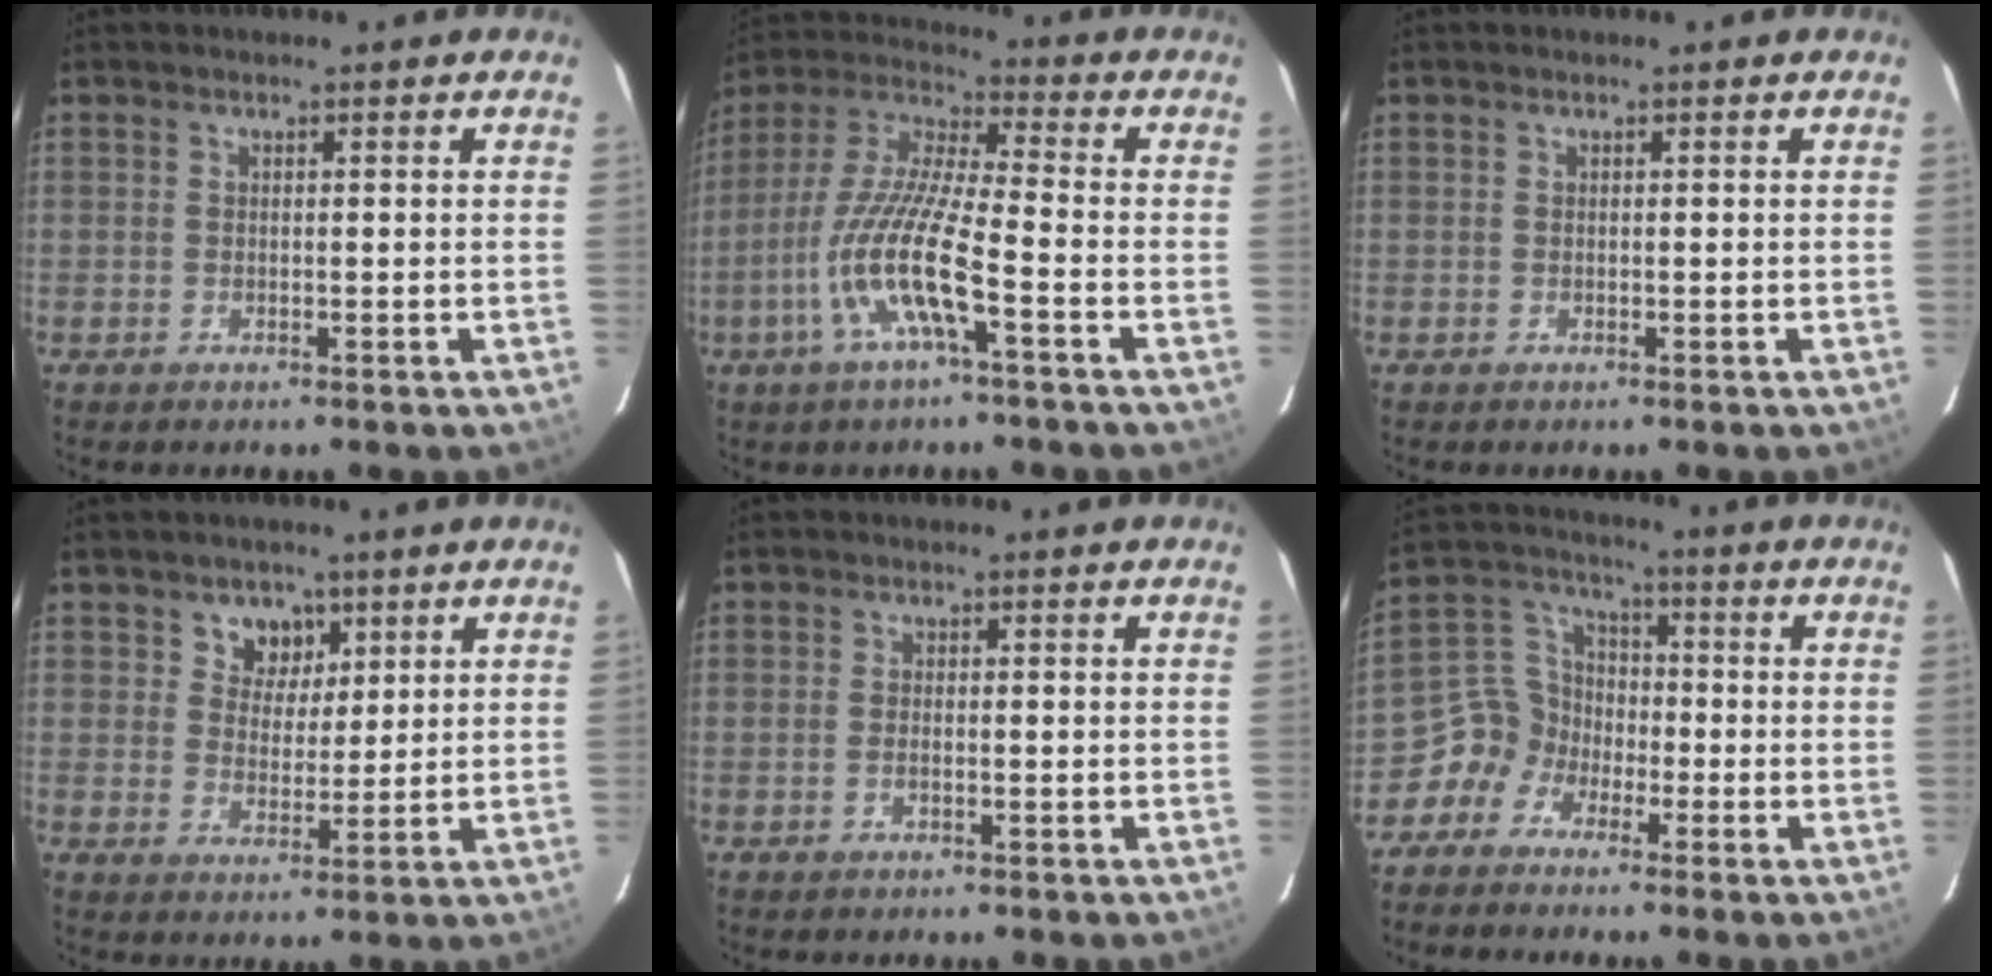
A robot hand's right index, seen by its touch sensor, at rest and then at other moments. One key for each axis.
{"total": 13.6, "fx": -5.4, "fy": 1.3, "fz": 12.5, "tx": -0.256, "ty": -0.002, "tz": -0.110}
{"total": 0.0}
{"total": 5.1, "fx": 2.6, "fy": 4.2, "fz": 1.3, "tx": -0.013, "ty": 0.003, "tz": 0.047}
{"total": 0.9, "fx": -0.4, "fy": 0.3, "fz": 0.8, "tx": -0.017, "ty": 0.002, "tz": -0.007}
{"total": 6.6, "fx": -3.9, "fy": 5.2, "fz": 1.0, "tx": -0.026, "ty": 0.033, "tz": -0.091}